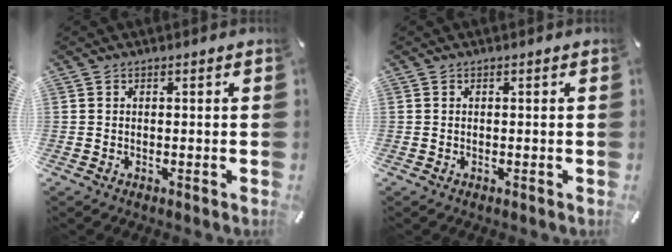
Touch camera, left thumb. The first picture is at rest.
{"total": 0.0}